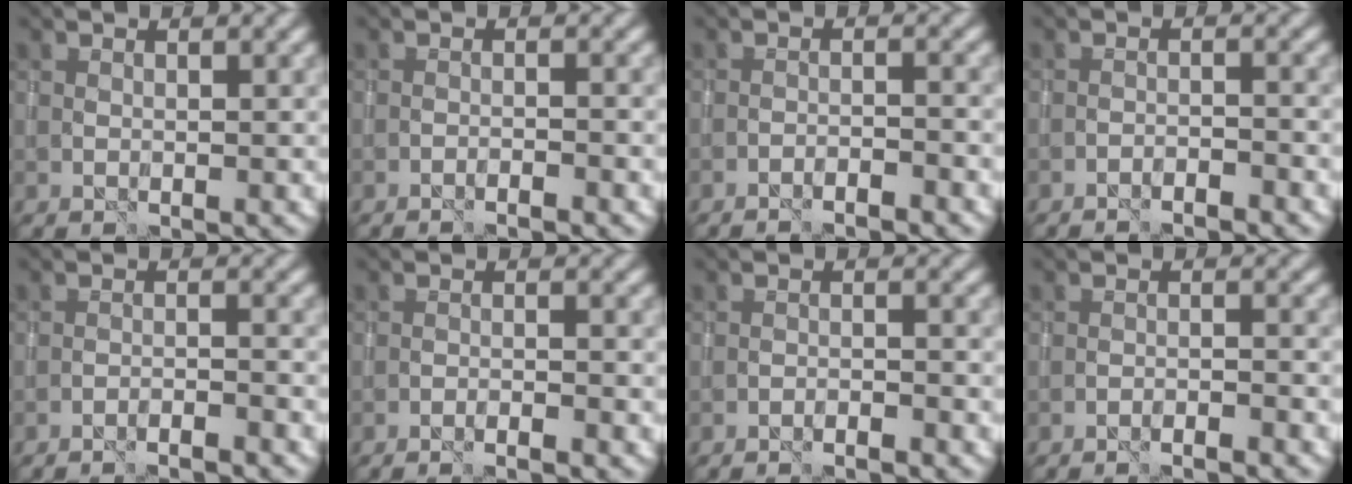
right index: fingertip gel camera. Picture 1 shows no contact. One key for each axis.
{"total": 1.4, "fx": -1.1, "fy": 0.1, "fz": 0.8, "tx": -0.018, "ty": 0.006, "tz": -0.023}
{"total": 2.5, "fx": -2.2, "fy": 0.3, "fz": 1.1, "tx": -0.018, "ty": 0.008, "tz": -0.037}
{"total": 2.3, "fx": -2.1, "fy": 0.2, "fz": 0.8, "tx": -0.015, "ty": 0.008, "tz": -0.033}
{"total": 3.0, "fx": -2.7, "fy": 0.3, "fz": 1.2, "tx": -0.014, "ty": 0.009, "tz": -0.043}
{"total": 2.2, "fx": -1.8, "fy": 0.2, "fz": 1.3, "tx": -0.025, "ty": 0.007, "tz": -0.034}
{"total": 1.9, "fx": -1.7, "fy": 0.1, "fz": 0.8, "tx": -0.017, "ty": 0.007, "tz": -0.029}
{"total": 2.7, "fx": -2.4, "fy": 0.3, "fz": 1.1, "tx": -0.013, "ty": 0.009, "tz": -0.039}